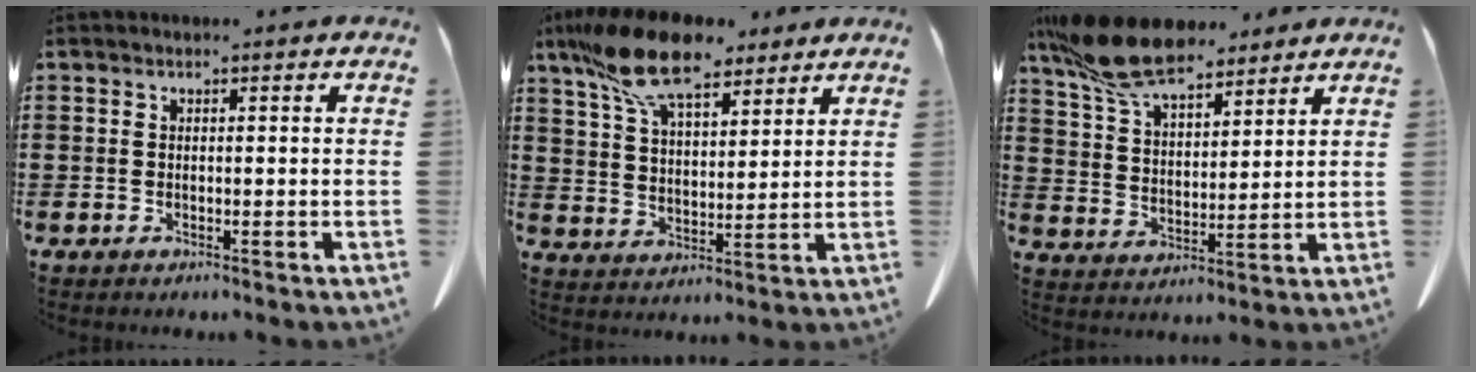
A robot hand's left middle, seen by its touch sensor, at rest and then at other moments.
{"total": 12.8, "force": [9.6, 4.3, 7.3], "torque": [-0.170, -0.015, 0.181]}
{"total": 12.4, "force": [10.0, 3.7, 6.4], "torque": [-0.155, -0.023, 0.188]}